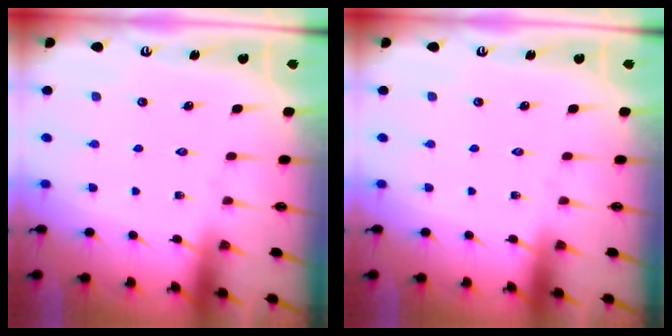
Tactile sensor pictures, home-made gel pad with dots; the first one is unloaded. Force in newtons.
{"total": 0.0}